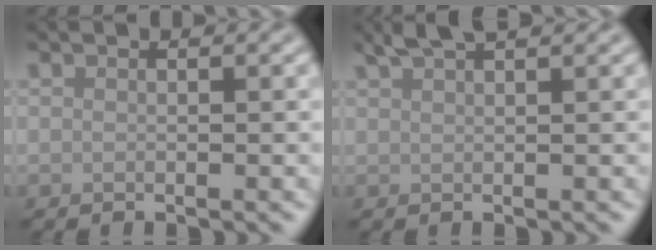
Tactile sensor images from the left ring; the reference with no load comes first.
{"total": 2.6, "force": [2.2, 0.4, 1.4], "torque": [-0.014, 0.007, 0.037]}